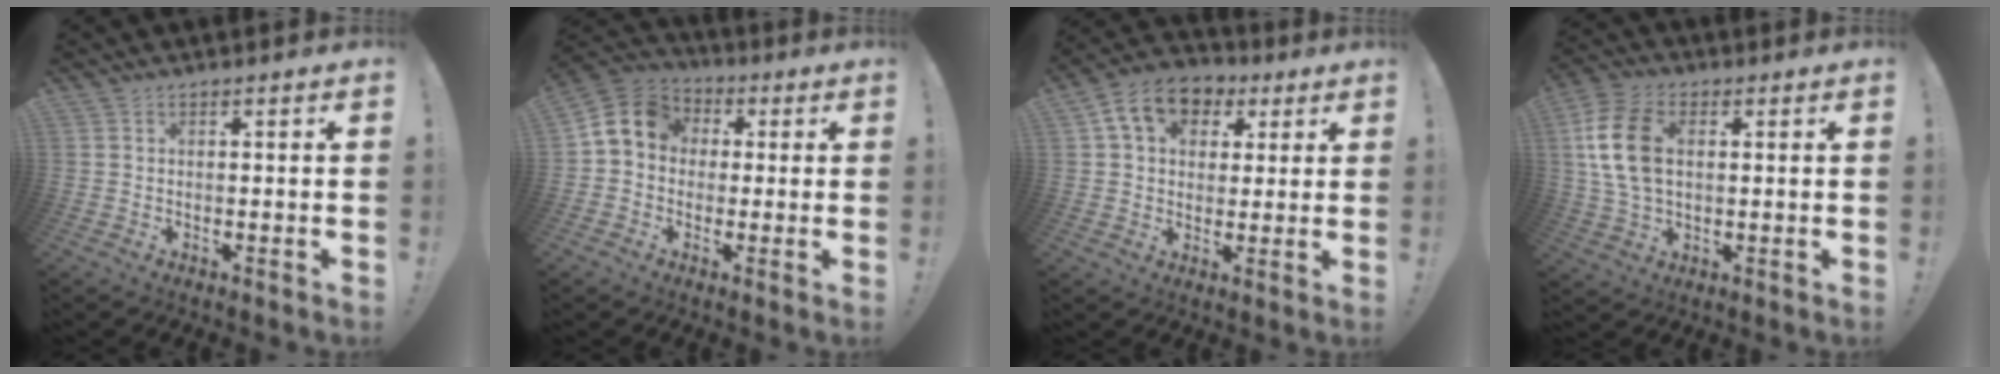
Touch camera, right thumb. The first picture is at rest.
{"total": 10.2, "force": [1.3, 8.5, 5.5], "torque": [-0.090, 0.015, 0.030]}
{"total": 12.1, "force": [4.7, 9.1, 6.4], "torque": [-0.096, -0.008, 0.092]}
{"total": 13.5, "force": [2.1, 8.9, 9.9], "torque": [-0.195, 0.007, 0.043]}